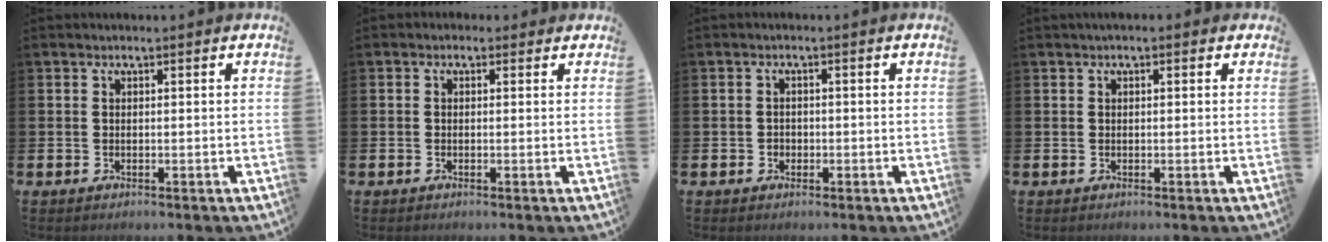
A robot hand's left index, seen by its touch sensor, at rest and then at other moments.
{"total": 0.7, "force": [-0.2, 0.7, 0.3], "torque": [-0.004, 0.007, -0.006]}
{"total": 1.2, "force": [-0.3, 1.1, 0.2], "torque": [-0.002, 0.005, -0.010]}
{"total": 0.5, "force": [0.1, 0.3, 0.4], "torque": [-0.007, 0.007, 0.000]}